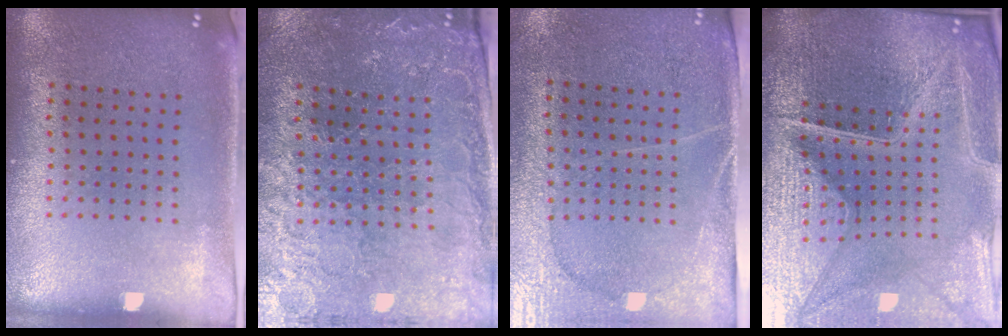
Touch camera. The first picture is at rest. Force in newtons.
{"total": 1.7, "press": 1.7, "slide": 0.3}
{"total": 3.0, "press": 2.8, "slide": 1.2}
{"total": 7.0, "press": 6.1, "slide": 3.5}